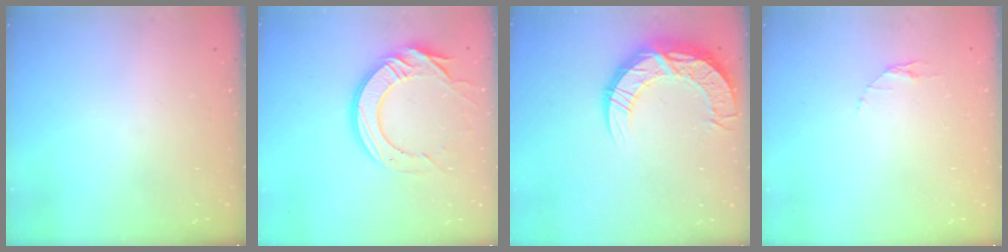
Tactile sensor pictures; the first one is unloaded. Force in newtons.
{"total": 16.4, "press": 16.4, "slide": 1.2}
{"total": 15.3, "press": 15.3, "slide": 1.0}
{"total": 3.5, "press": 3.4, "slide": 0.4}